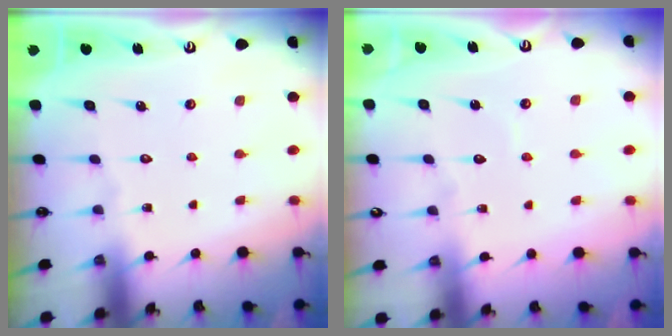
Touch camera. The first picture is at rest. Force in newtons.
{"total": 3.7, "press": 3.7, "slide": 0.2}